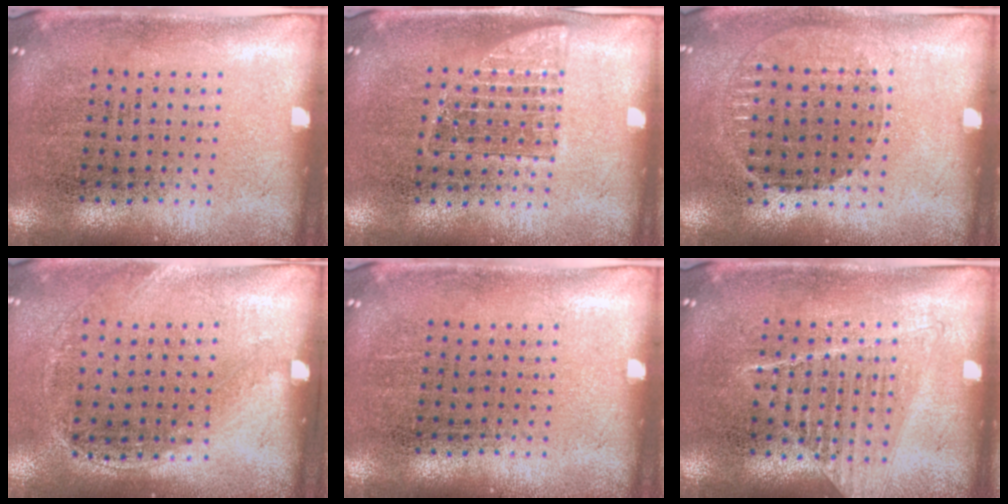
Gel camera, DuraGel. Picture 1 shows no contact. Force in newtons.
{"total": 1.0, "press": 0.9, "slide": 0.4}
{"total": 1.0, "press": 0.9, "slide": 0.4}
{"total": 1.4, "press": 1.0, "slide": 1.0}
{"total": 0.0}
{"total": 1.1, "press": 1.0, "slide": 0.3}